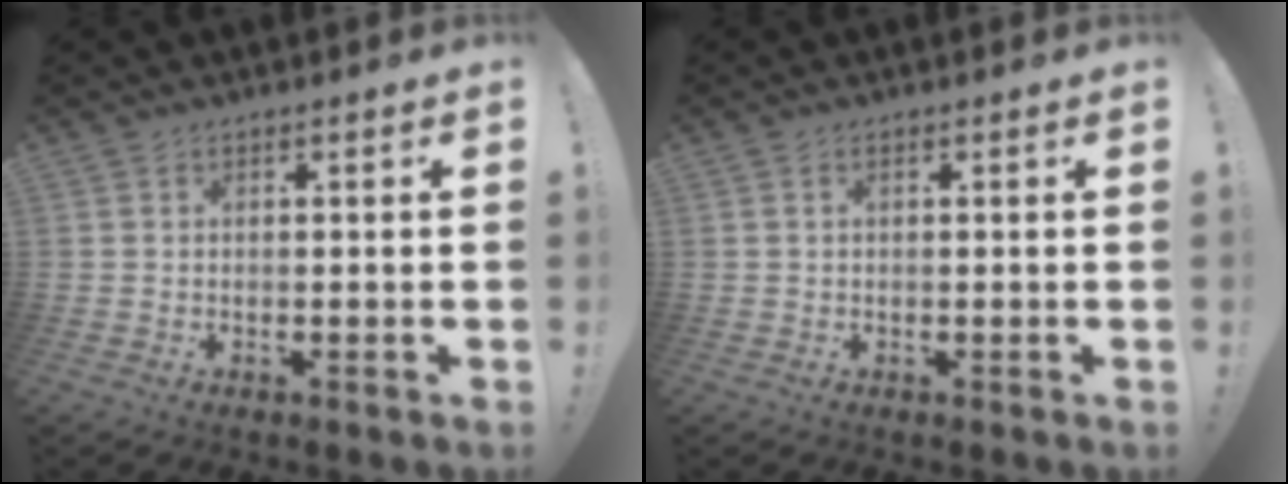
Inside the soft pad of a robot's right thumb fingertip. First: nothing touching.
{"total": 0.7, "force": [0.2, 0.4, 0.6], "torque": [-0.013, 0.002, 0.004]}